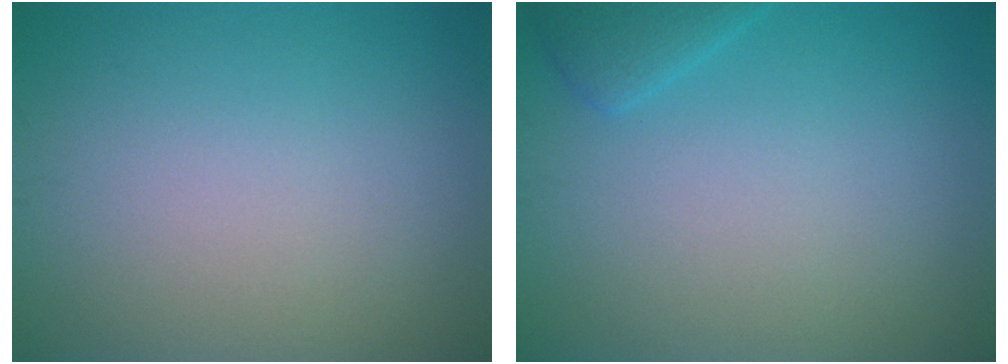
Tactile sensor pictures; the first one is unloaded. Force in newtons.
{"total": 1.6, "press": 1.6, "slide": 0.2}